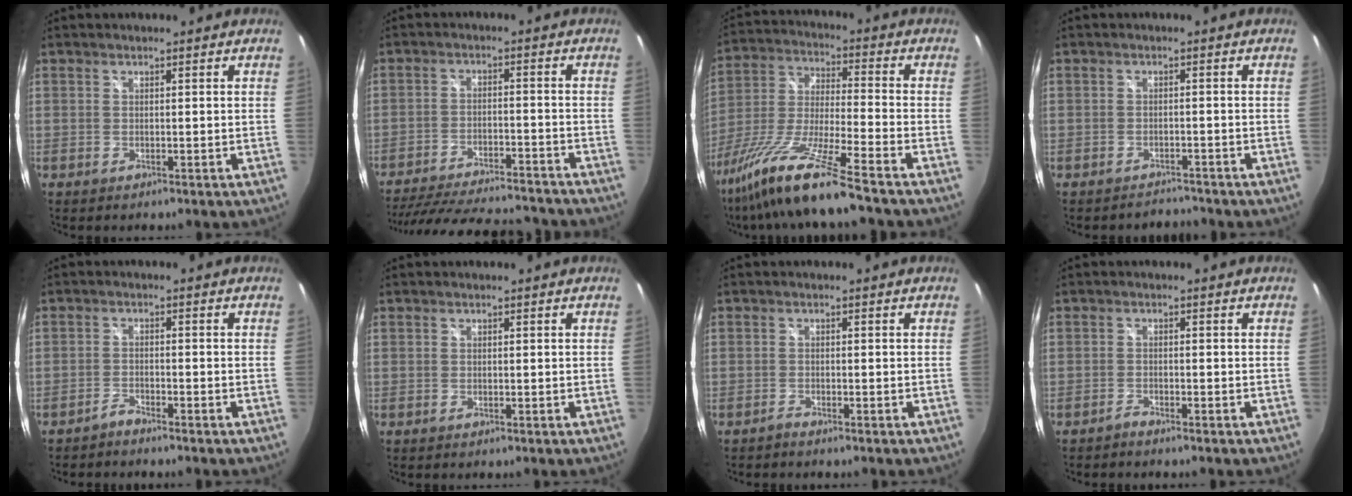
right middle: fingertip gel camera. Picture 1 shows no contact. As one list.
[{"total": 23.6, "force": [-20.7, 5.5, 10.0], "torque": [-0.197, -0.020, -0.289]}, {"total": 17.8, "force": [-13.5, -0.7, 11.5], "torque": [-0.236, -0.036, -0.253]}, {"total": 2.3, "force": [-2.2, 0.5, -0.5], "torque": [0.007, 0.009, -0.037]}, {"total": 2.0, "force": [-2.0, 0.2, 0.3], "torque": [-0.016, -0.001, -0.039]}, {"total": 0.0}, {"total": 1.0, "force": [-1.0, 0.1, 0.1], "torque": [-0.005, -0.003, -0.020]}, {"total": 1.2, "force": [-1.2, 0.1, 0.1], "torque": [-0.006, -0.002, -0.024]}]